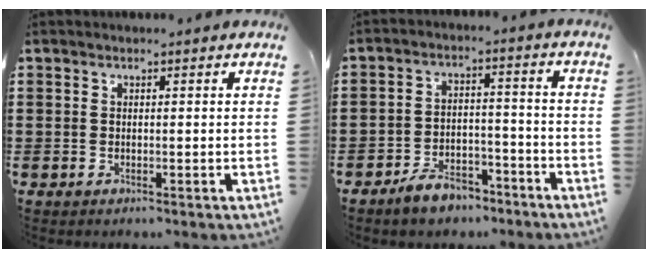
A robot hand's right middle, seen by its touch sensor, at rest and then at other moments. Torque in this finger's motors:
{"motor_torque": [2.14, 0.00, 0.22, 0.08]}